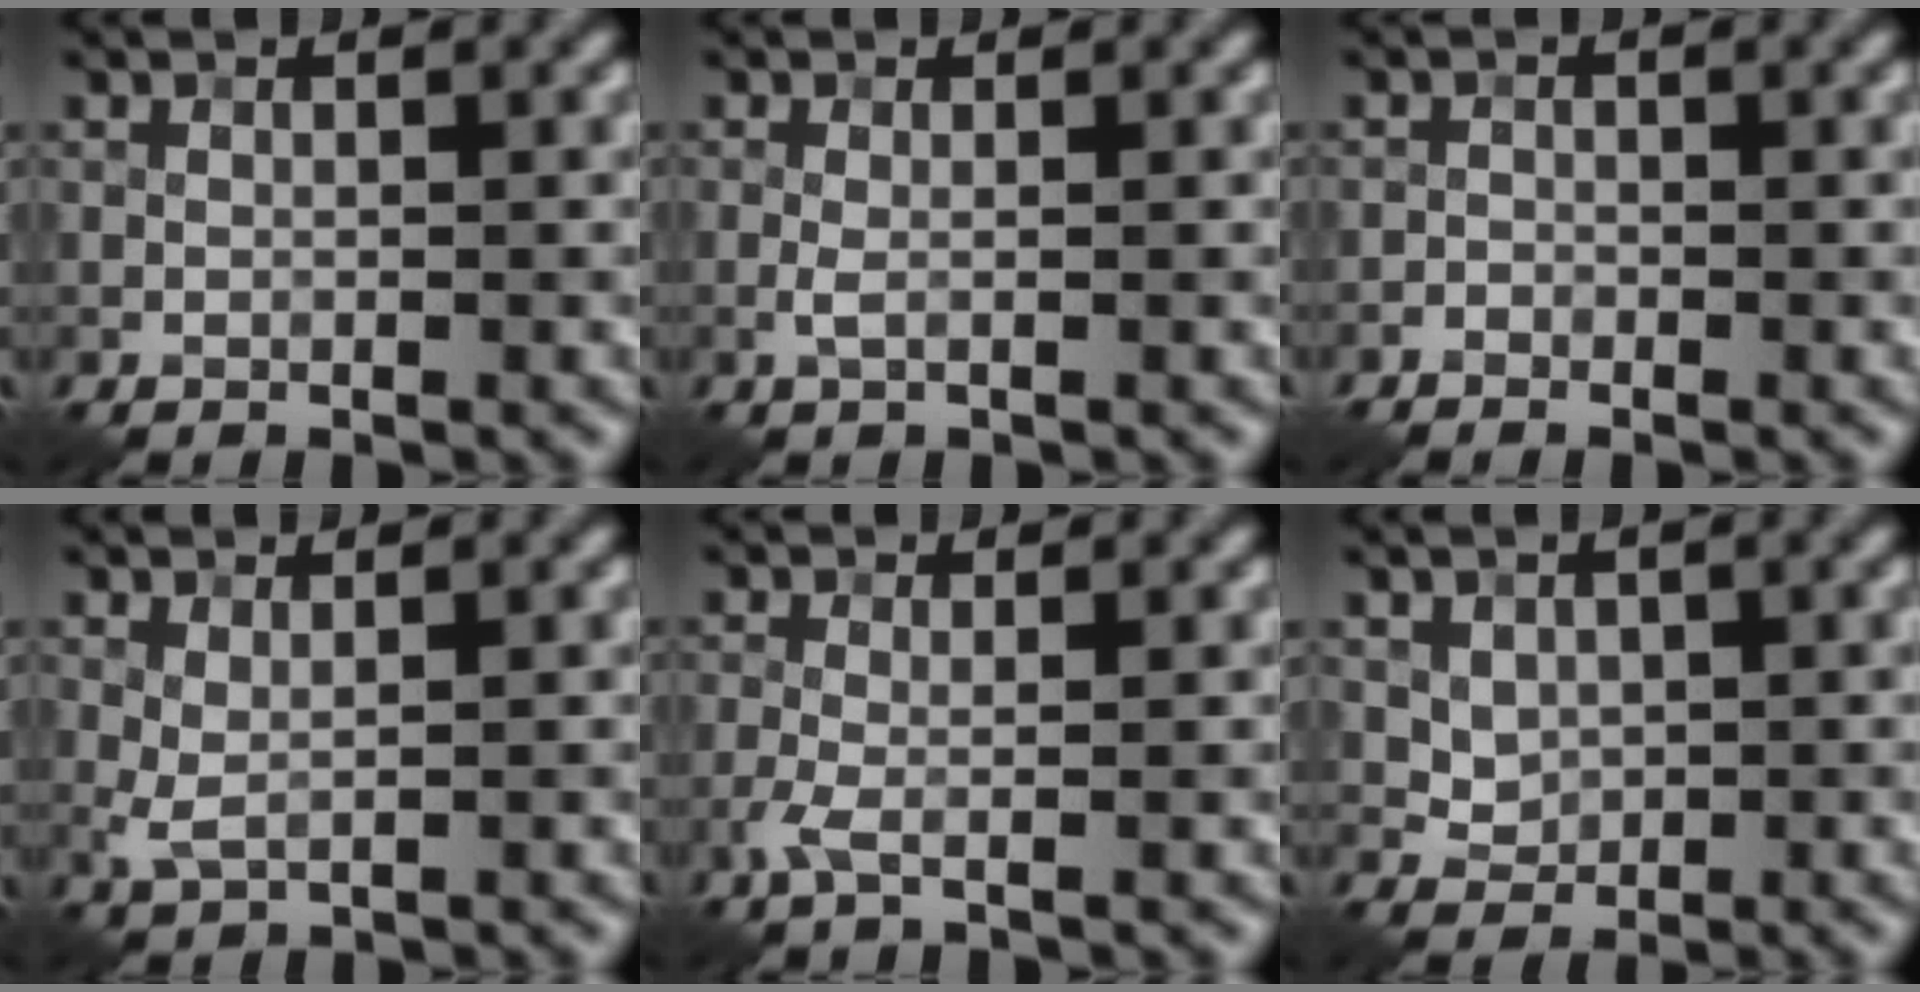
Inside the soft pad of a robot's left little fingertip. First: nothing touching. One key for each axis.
{"total": 1.0, "fx": -0.2, "fy": 0.2, "fz": 1.0, "tx": -0.022, "ty": 0.001, "tz": -0.004}
{"total": 0.9, "fx": -0.8, "fy": 0.3, "fz": 0.1, "tx": -0.003, "ty": 0.004, "tz": -0.018}
{"total": 1.6, "fx": 0.6, "fy": 0.5, "fz": 1.3, "tx": -0.036, "ty": -0.001, "tz": 0.015}
{"total": 1.9, "fx": -0.6, "fy": 0.3, "fz": 1.7, "tx": -0.043, "ty": -0.002, "tz": -0.017}
{"total": 1.9, "fx": 0.6, "fy": 1.6, "fz": 0.8, "tx": -0.017, "ty": -0.007, "tz": 0.019}